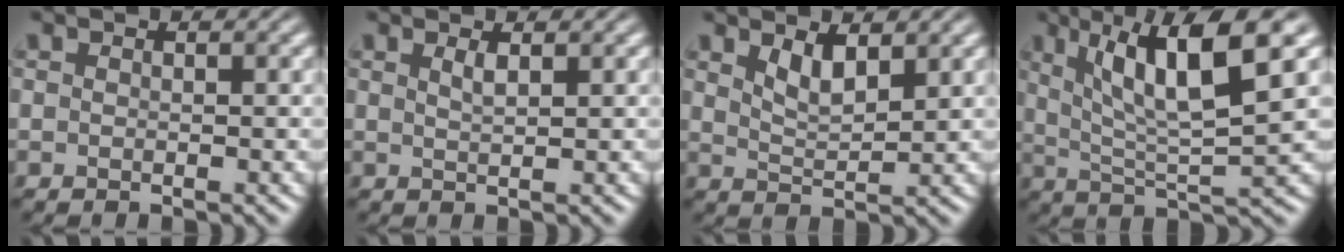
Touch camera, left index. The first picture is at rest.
{"total": 1.2, "force": [0.7, 0.3, 0.9], "torque": [-0.011, 0.001, 0.011]}
{"total": 2.6, "force": [1.7, 0.8, 1.8], "torque": [-0.036, -0.008, 0.035]}
{"total": 10.0, "force": [4.2, 2.0, 8.8], "torque": [-0.143, 0.004, 0.078]}